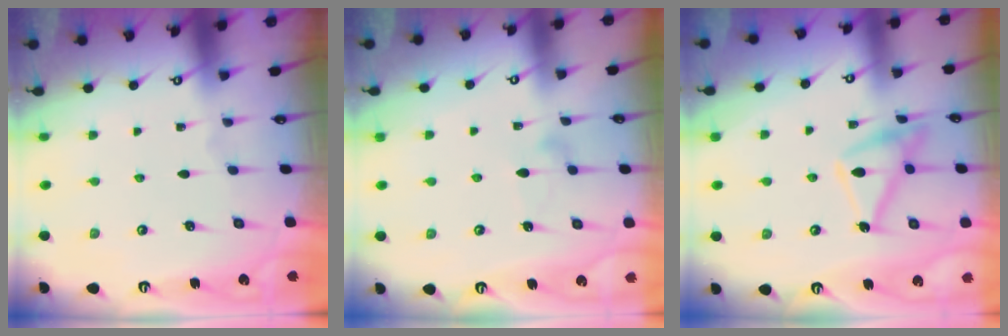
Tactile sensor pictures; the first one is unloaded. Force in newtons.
{"total": 6.6, "press": 6.6, "slide": 0.3}
{"total": 14.3, "press": 14.3, "slide": 1.0}